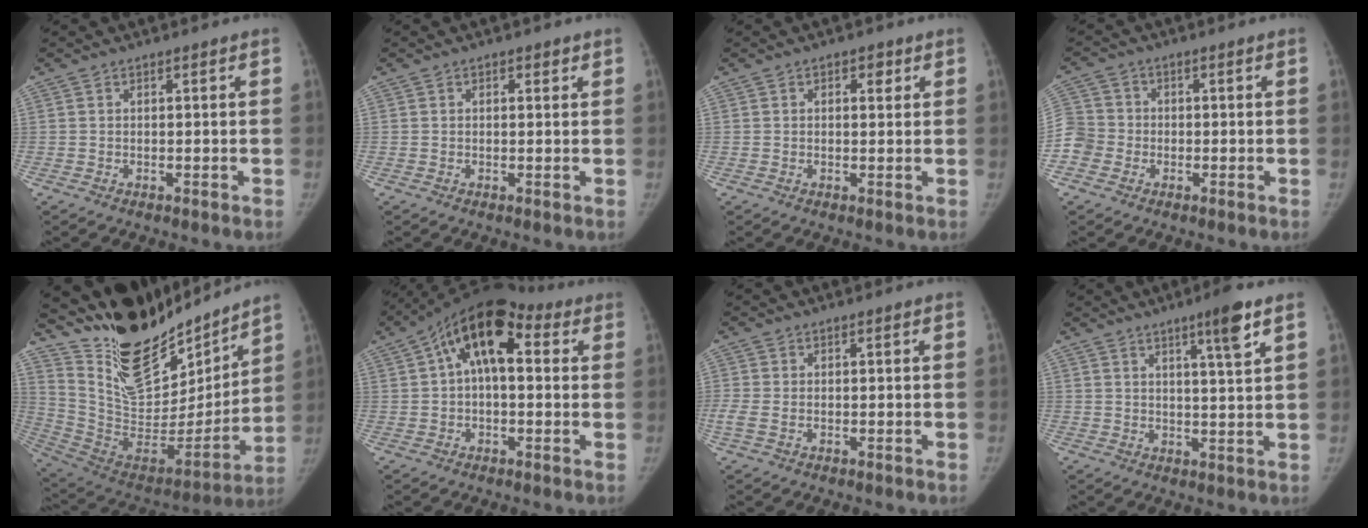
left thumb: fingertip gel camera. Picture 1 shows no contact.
{"total": 1.2, "force": [0.6, 0.8, 0.7], "torque": [0.006, 0.000, 0.004]}
{"total": 2.3, "force": [1.0, 1.5, 1.4], "torque": [0.003, 0.000, 0.008]}
{"total": 6.9, "force": [-2.2, 6.3, 1.7], "torque": [-0.025, 0.017, -0.049]}
{"total": 26.0, "force": [20.7, 10.8, 11.6], "torque": [-0.150, -0.112, 0.357]}
{"total": 13.7, "force": [3.7, 7.3, 11.0], "torque": [-0.157, 0.037, 0.048]}
{"total": 2.6, "force": [-0.6, 1.6, 2.0], "torque": [-0.063, 0.004, -0.011]}
{"total": 6.4, "force": [3.6, 0.1, 5.3], "torque": [-0.080, -0.021, 0.056]}